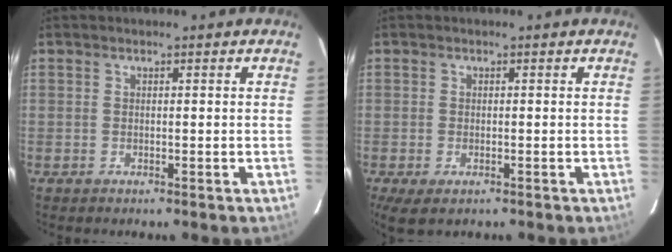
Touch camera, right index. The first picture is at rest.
{"total": 4.8, "force": [-2.5, 2.3, 3.3], "torque": [-0.071, -0.019, -0.040]}